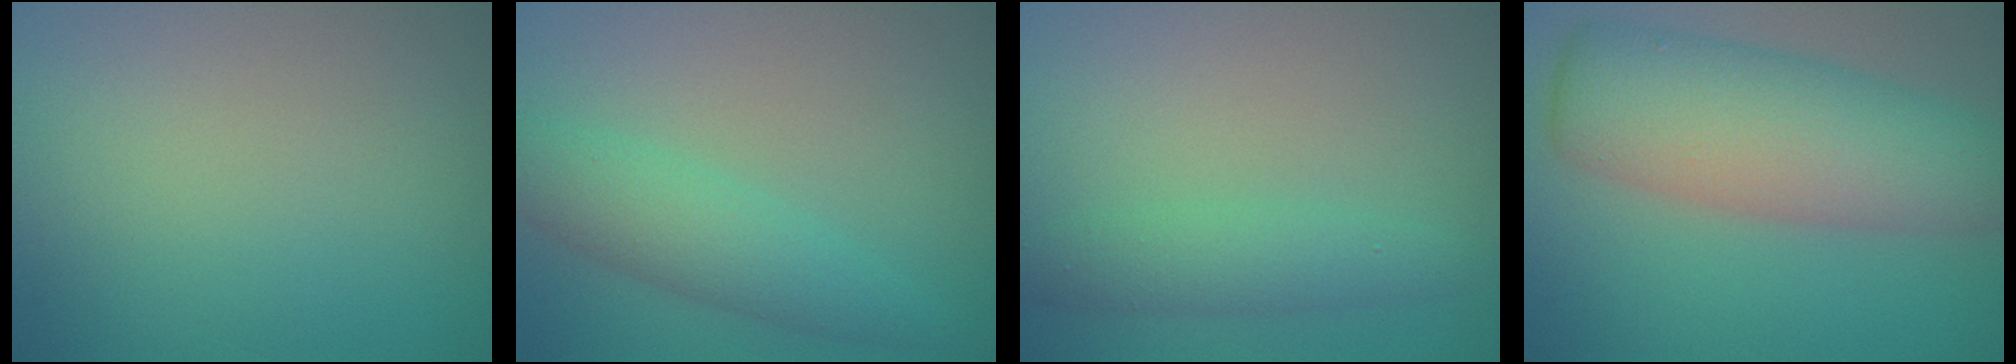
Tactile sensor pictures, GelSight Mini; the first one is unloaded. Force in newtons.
{"total": 3.7, "press": 3.7, "slide": 0.1}
{"total": 2.8, "press": 2.8, "slide": 0.0}
{"total": 9.1, "press": 9.1, "slide": 0.2}